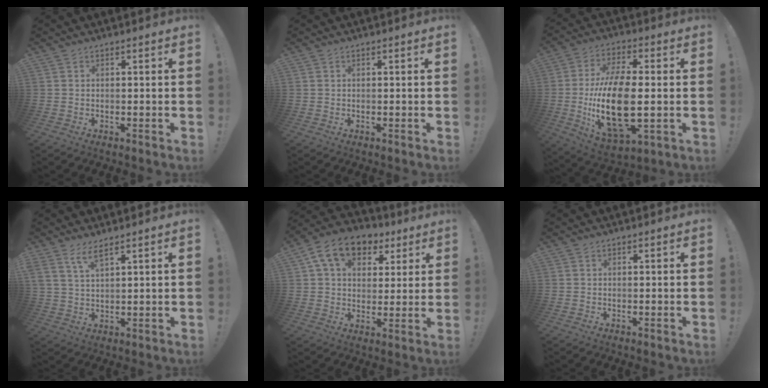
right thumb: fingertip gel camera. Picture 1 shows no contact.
{"total": 0.0}
{"total": 21.3, "force": [-1.9, 10.3, 18.6], "torque": [-0.369, -0.008, -0.024]}
{"total": 5.3, "force": [3.8, 1.1, 3.6], "torque": [-0.072, -0.013, 0.067]}
{"total": 13.8, "force": [6.6, 9.4, 7.7], "torque": [-0.124, -0.022, 0.125]}
{"total": 0.0}